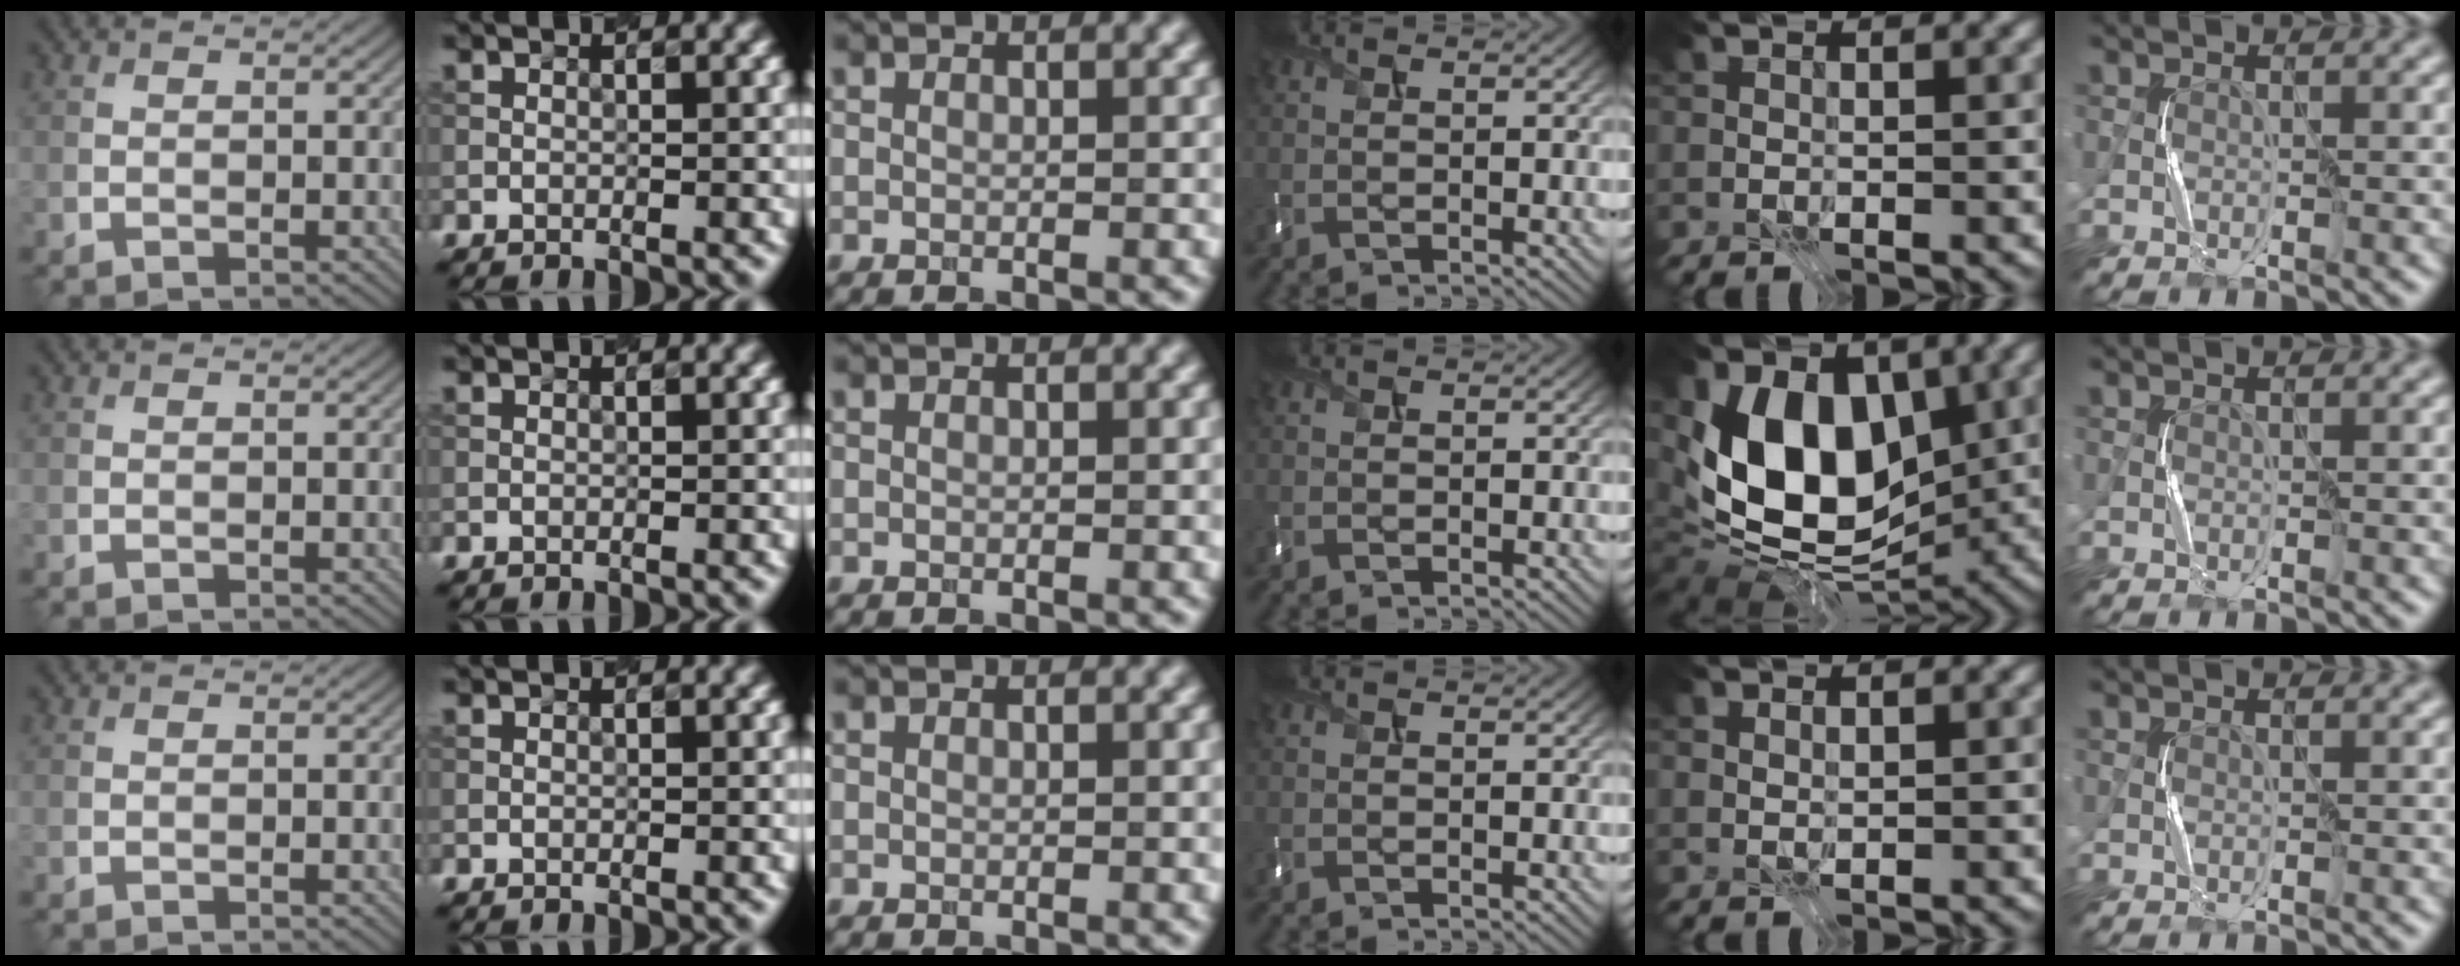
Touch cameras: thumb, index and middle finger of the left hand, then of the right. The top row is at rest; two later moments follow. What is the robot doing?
{"motion": "press", "object": "mouse"}